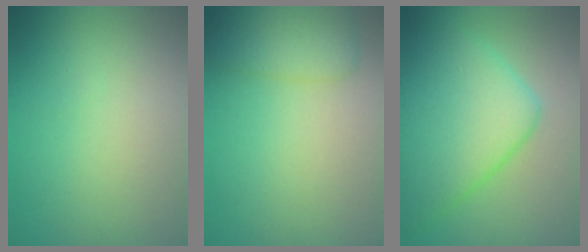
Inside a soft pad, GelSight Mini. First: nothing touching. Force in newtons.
{"total": 3.1, "press": 3.1, "slide": 0.2}
{"total": 9.4, "press": 9.4, "slide": 0.2}